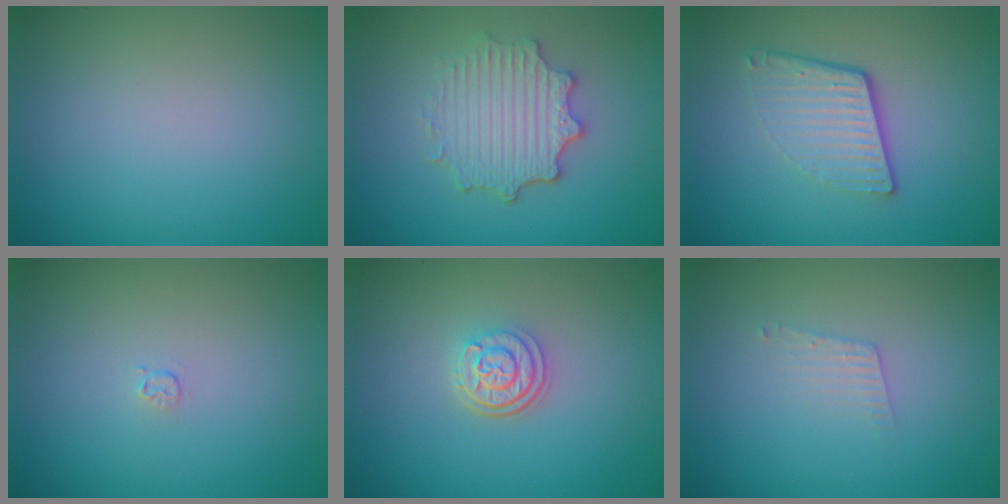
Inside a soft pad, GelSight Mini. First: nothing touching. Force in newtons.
{"total": 4.7, "press": 3.7, "slide": 2.9}
{"total": 4.4, "press": 2.9, "slide": 3.4}
{"total": 0.6, "press": 0.3, "slide": 0.6}
{"total": 3.0, "press": 2.4, "slide": 1.8}
{"total": 1.3, "press": 1.3, "slide": 0.1}